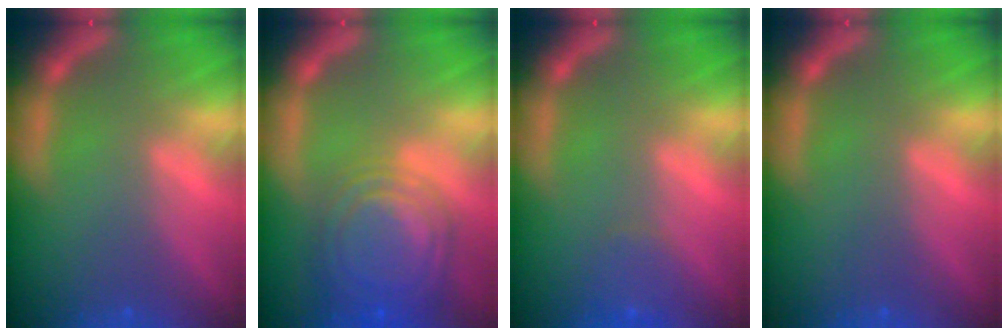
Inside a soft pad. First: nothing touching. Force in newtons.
{"total": 10.0}
{"total": 1.9}
{"total": 0.0}